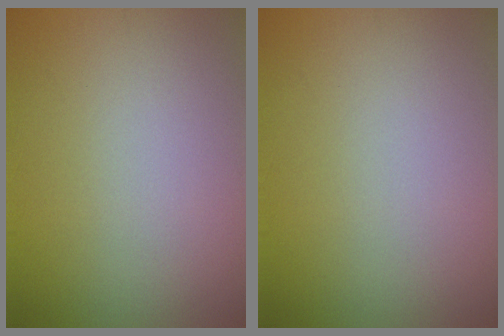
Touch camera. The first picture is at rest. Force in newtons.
{"total": 0.0}